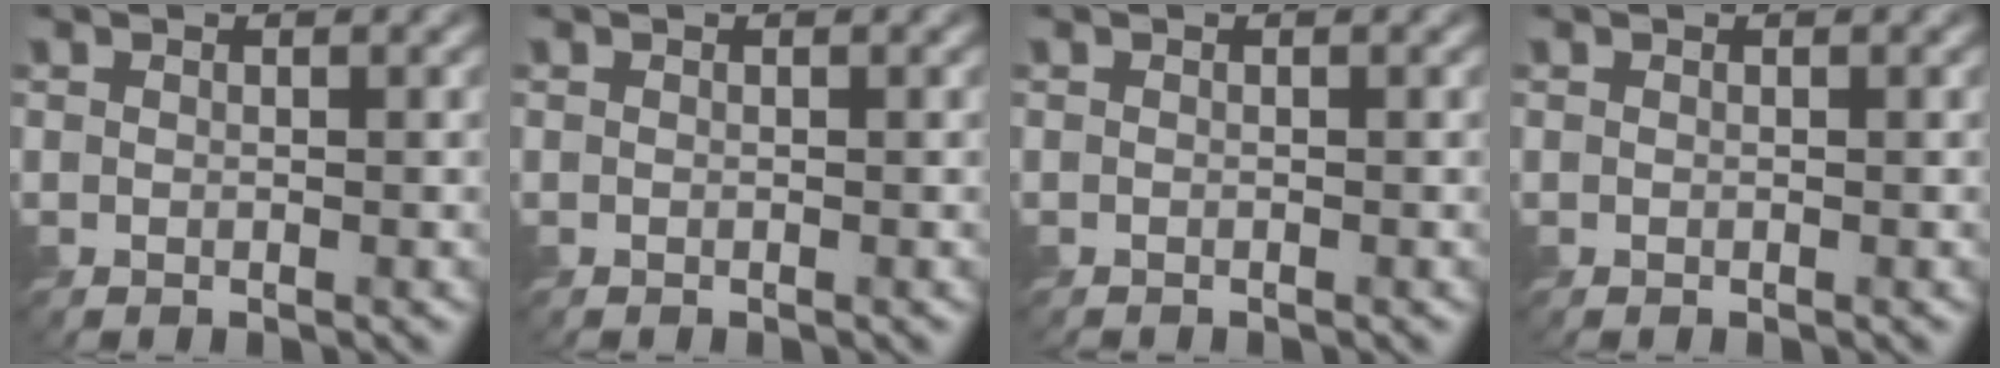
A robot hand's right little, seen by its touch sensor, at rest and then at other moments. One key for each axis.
{"total": 0.0}
{"total": 0.6, "fx": -0.6, "fy": 0.0, "fz": 0.0, "tx": 0.003, "ty": -0.005, "tz": -0.011}
{"total": 0.0}